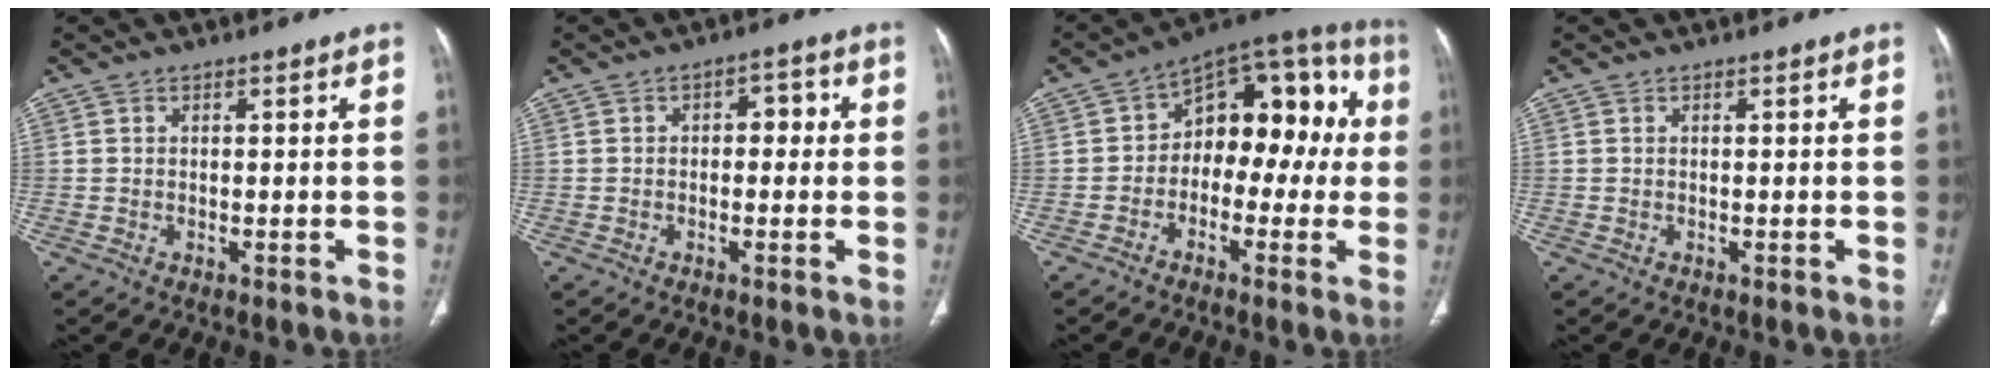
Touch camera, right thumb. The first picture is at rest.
{"total": 3.8, "force": [0.3, 2.4, 2.9], "torque": [-0.018, 0.014, -0.003]}
{"total": 15.9, "force": [0.2, 9.9, 12.4], "torque": [-0.106, 0.056, -0.013]}
{"total": 0.0}